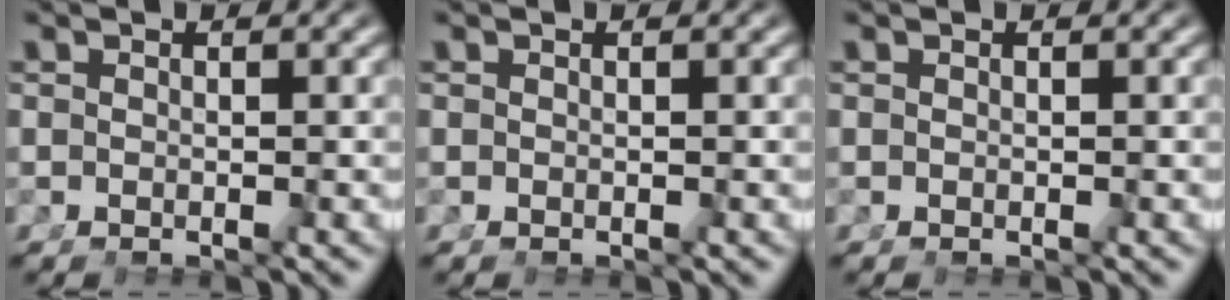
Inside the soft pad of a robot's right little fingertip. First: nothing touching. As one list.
[{"total": 0.0}, {"total": 0.0}]